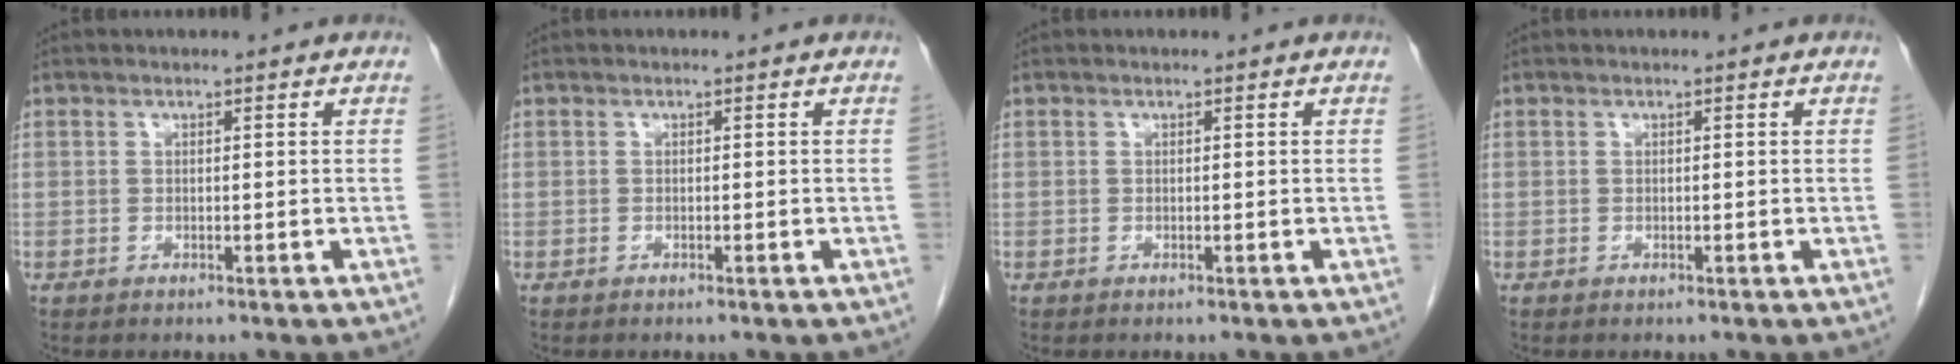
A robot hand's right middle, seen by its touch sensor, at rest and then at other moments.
{"total": 0.0}
{"total": 0.0}
{"total": 0.0}